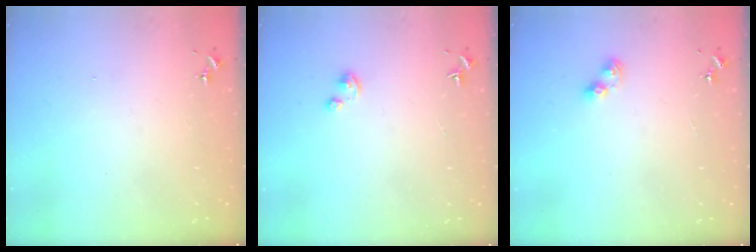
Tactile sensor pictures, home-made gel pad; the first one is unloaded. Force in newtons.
{"total": 2.5, "press": 2.5, "slide": 0.3}
{"total": 6.6, "press": 6.6, "slide": 0.7}